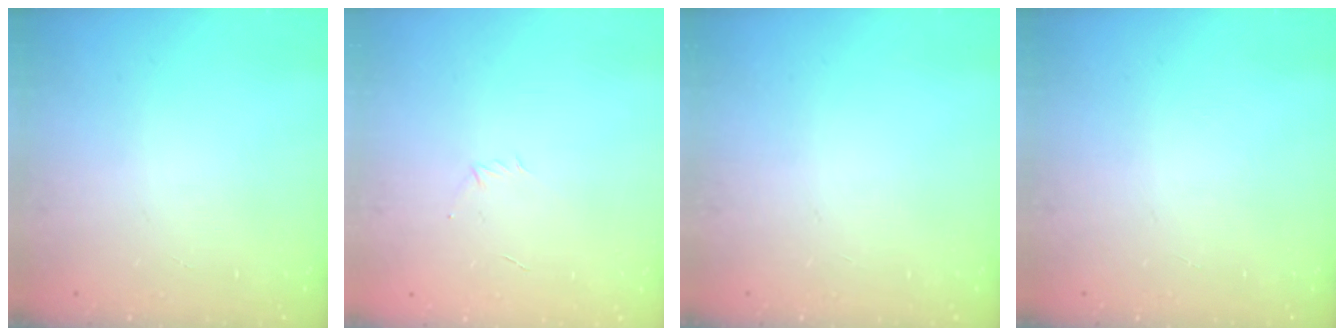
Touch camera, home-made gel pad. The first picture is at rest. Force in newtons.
{"total": 2.9, "press": 2.8, "slide": 0.7}
{"total": 0.0}
{"total": 0.0}